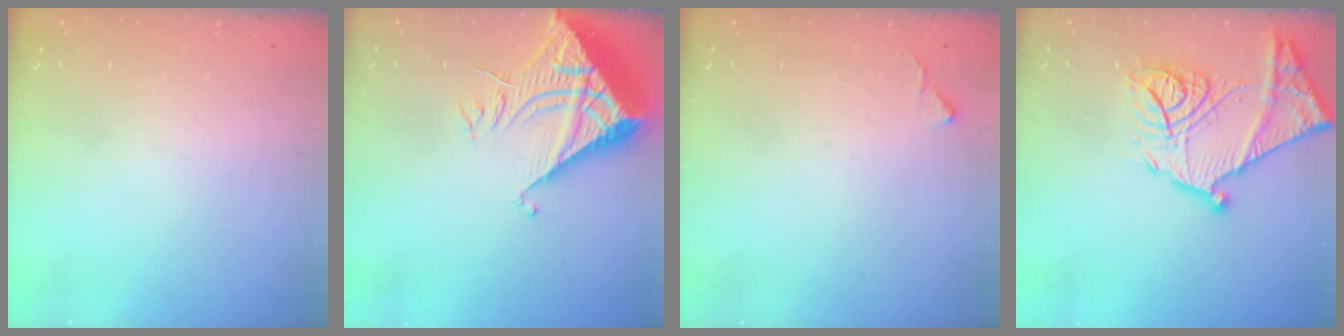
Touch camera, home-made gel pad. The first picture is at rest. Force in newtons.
{"total": 11.2, "press": 11.2, "slide": 0.9}
{"total": 5.1, "press": 5.0, "slide": 0.7}
{"total": 20.5, "press": 20.5, "slide": 1.8}